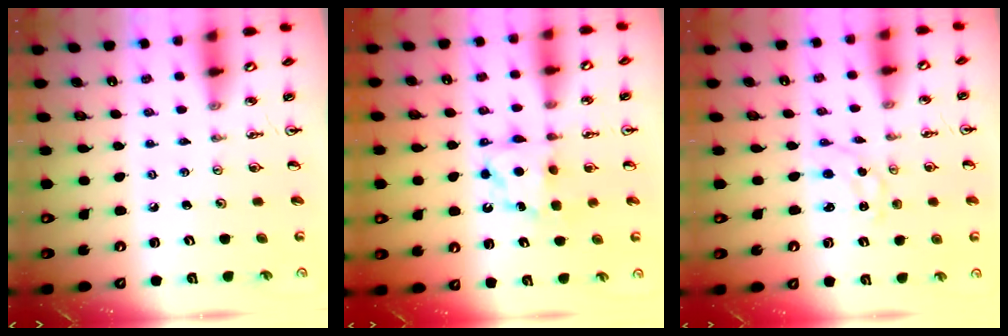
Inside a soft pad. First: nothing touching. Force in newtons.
{"total": 6.5, "press": 6.5, "slide": 0.3}
{"total": 1.2, "press": 1.2, "slide": 0.3}